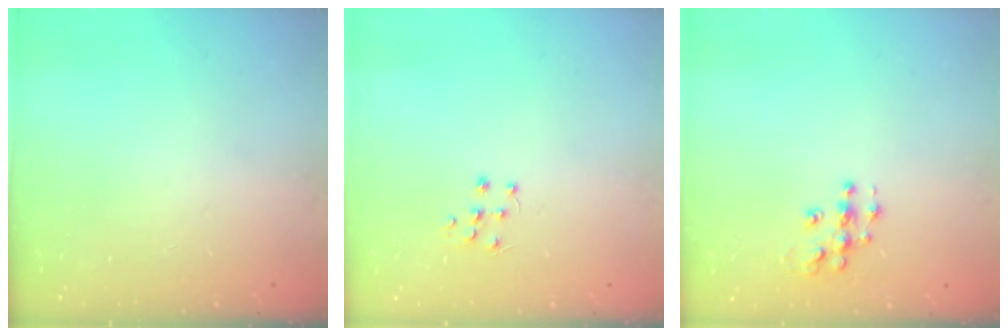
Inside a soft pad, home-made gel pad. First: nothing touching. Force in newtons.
{"total": 6.2, "press": 6.2, "slide": 0.4}
{"total": 7.1, "press": 7.1, "slide": 0.3}